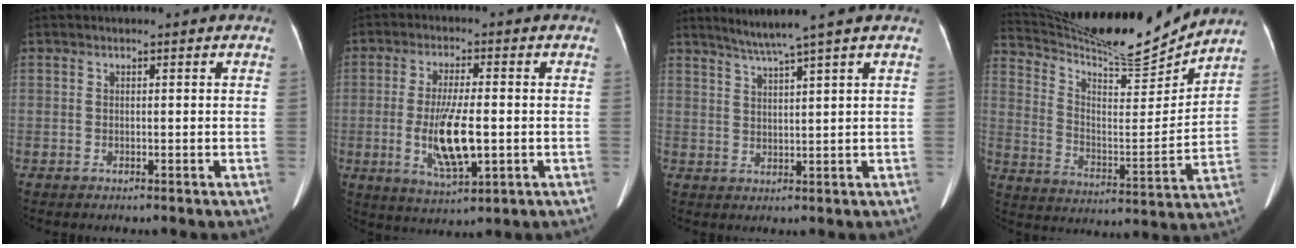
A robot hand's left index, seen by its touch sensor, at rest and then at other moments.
{"total": 9.2, "force": [-1.5, 1.9, 8.9], "torque": [-0.175, -0.016, -0.023]}
{"total": 5.0, "force": [4.0, -1.7, 2.6], "torque": [-0.048, -0.001, 0.075]}
{"total": 18.5, "force": [17.7, 0.3, 5.6], "torque": [-0.115, -0.035, 0.280]}